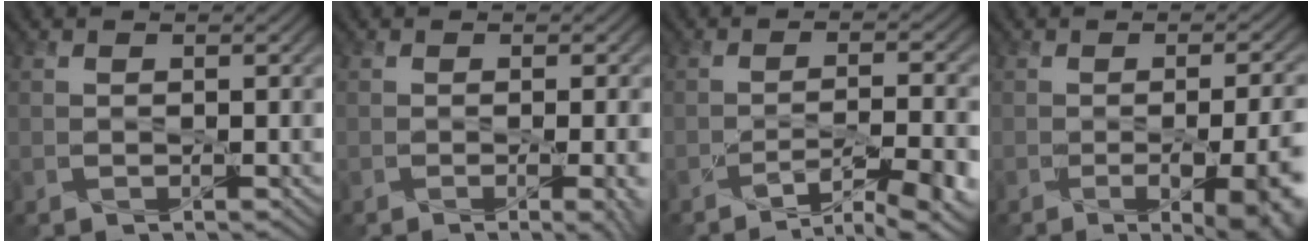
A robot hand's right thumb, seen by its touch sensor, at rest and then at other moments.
{"total": 4.0, "force": [-1.0, 1.2, 3.7], "torque": [-0.045, -0.007, -0.006]}
{"total": 8.4, "force": [-5.9, 1.7, 5.7], "torque": [-0.091, 0.004, -0.077]}
{"total": 11.4, "force": [-3.9, 4.6, 9.7], "torque": [-0.085, -0.018, -0.028]}